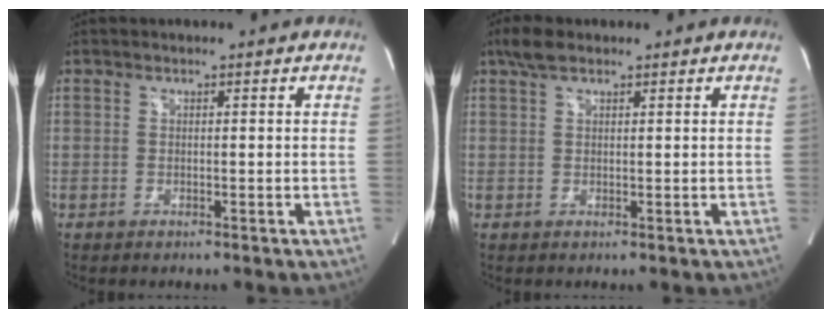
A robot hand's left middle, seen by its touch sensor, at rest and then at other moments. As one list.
[{"total": 3.0, "force": [2.2, 1.2, 1.8], "torque": [-0.044, 0.016, 0.043]}]